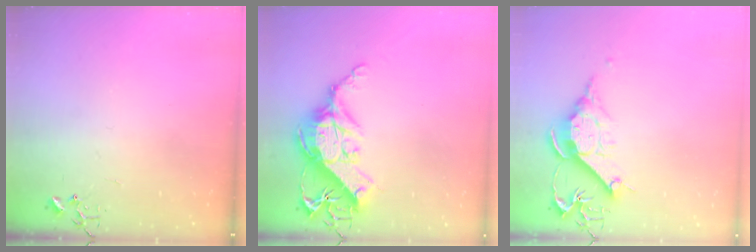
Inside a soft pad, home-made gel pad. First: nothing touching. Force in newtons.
{"total": 15.6, "press": 15.4, "slide": 2.0}
{"total": 12.3, "press": 12.2, "slide": 1.3}